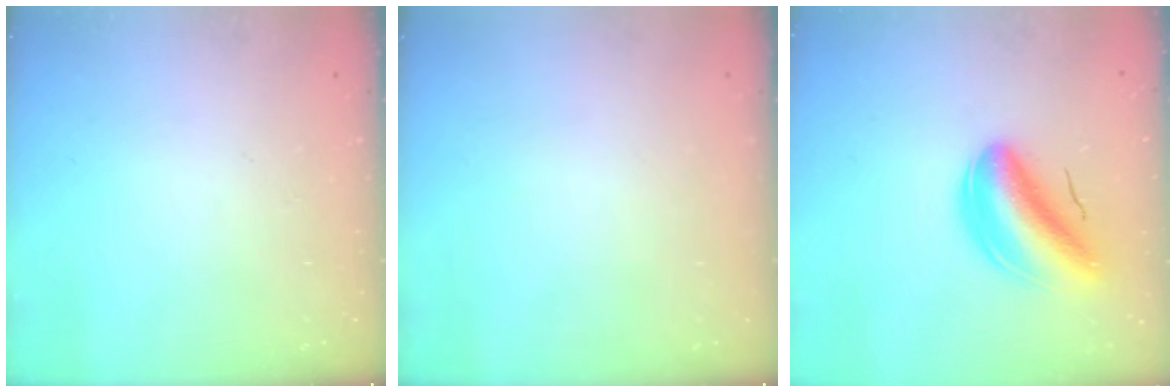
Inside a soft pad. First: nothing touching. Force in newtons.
{"total": 0.0}
{"total": 10.8, "press": 10.3, "slide": 3.3}